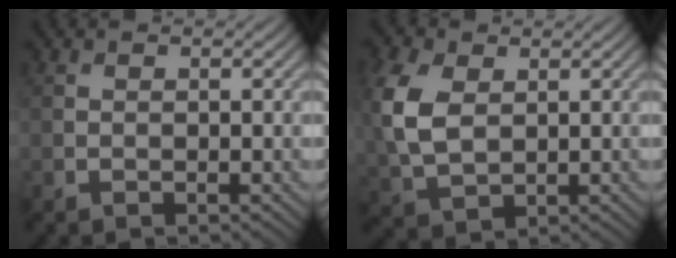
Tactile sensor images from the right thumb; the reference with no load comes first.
{"total": 8.4, "force": [1.6, 5.6, 6.0], "torque": [-0.191, 0.005, 0.034]}